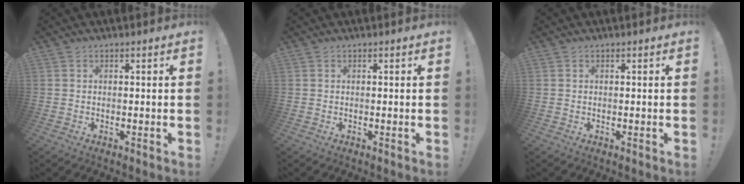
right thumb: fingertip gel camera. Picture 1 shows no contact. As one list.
[{"total": 0.0}, {"total": 0.0}]